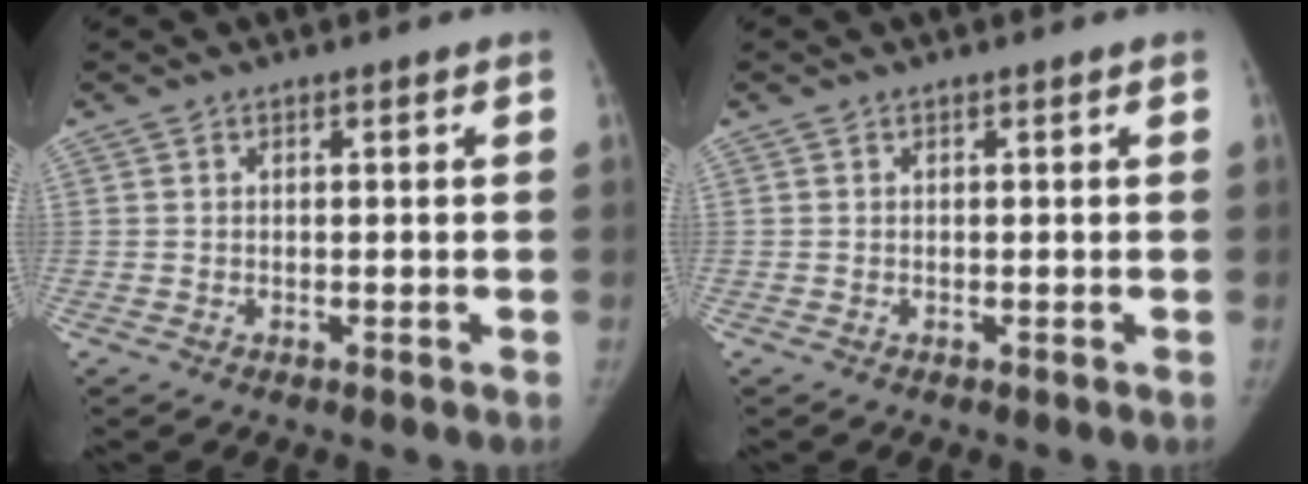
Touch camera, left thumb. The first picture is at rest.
{"total": 0.0}